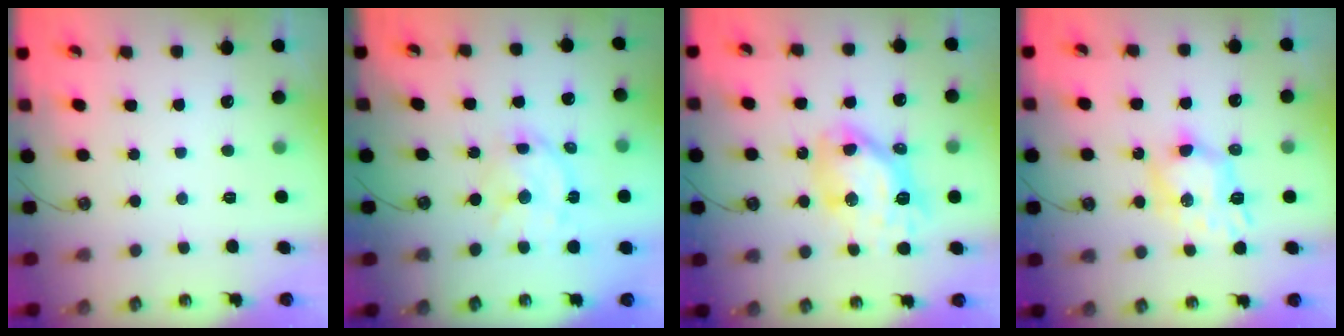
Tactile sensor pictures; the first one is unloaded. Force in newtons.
{"total": 11.9, "press": 11.9, "slide": 0.8}
{"total": 13.4, "press": 13.3, "slide": 1.2}
{"total": 7.6, "press": 7.6, "slide": 0.6}